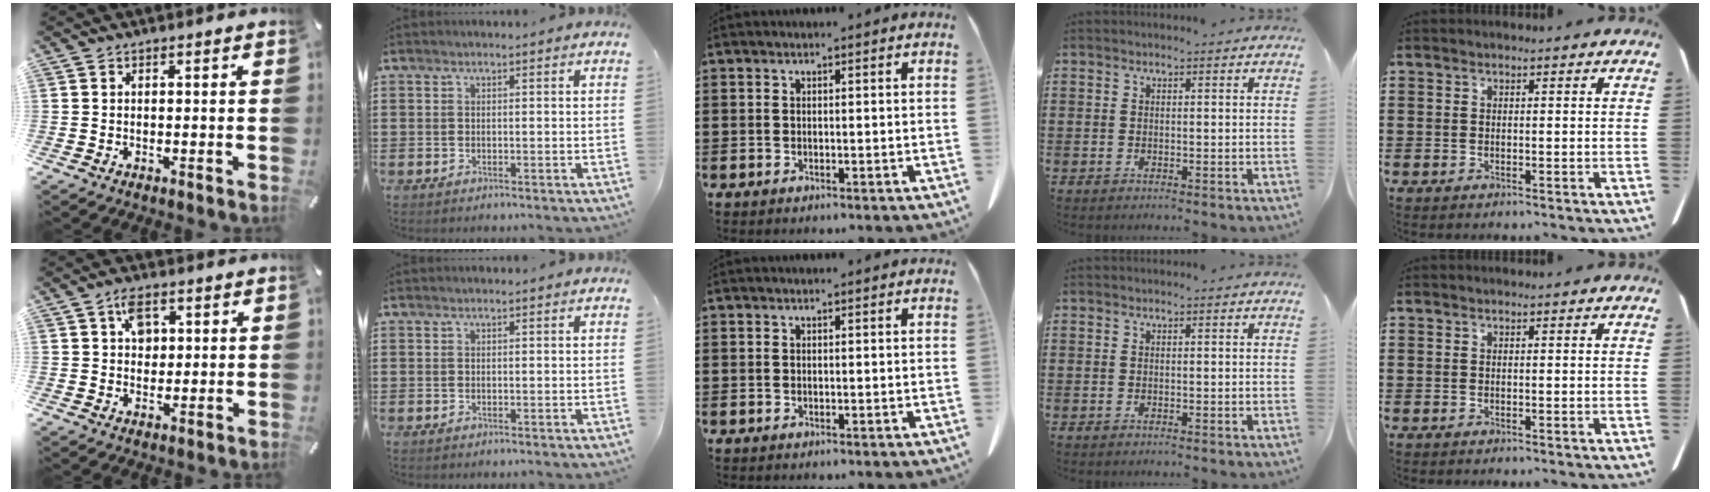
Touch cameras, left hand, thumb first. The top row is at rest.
{"thumb": {"total": 5.3, "force": [1.8, 4.1, 2.9], "torque": [-0.042, 0.000, 0.028]}}